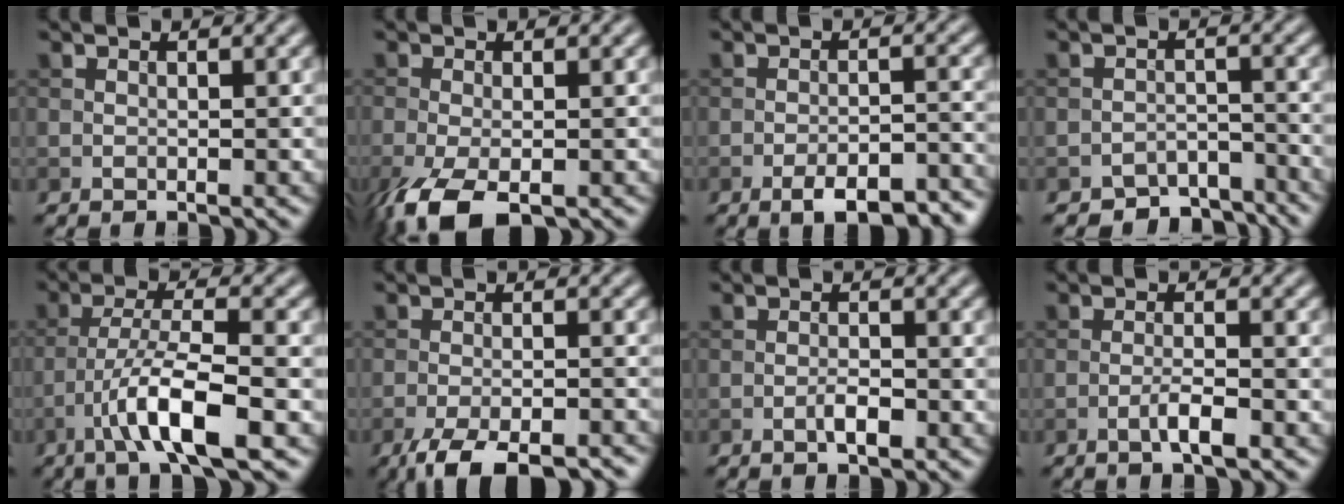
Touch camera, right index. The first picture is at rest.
{"total": 6.0, "force": [-3.4, 2.2, 4.3], "torque": [-0.096, -0.018, -0.066]}
{"total": 5.9, "force": [-4.1, 1.9, 3.9], "torque": [-0.059, 0.000, -0.057]}
{"total": 4.4, "force": [-4.0, 1.6, 0.8], "torque": [-0.003, -0.002, -0.067]}
{"total": 7.3, "force": [-3.3, 1.6, 6.3], "torque": [-0.111, 0.008, -0.065]}
{"total": 6.7, "force": [-5.0, 1.7, 4.2], "torque": [-0.070, -0.016, -0.083]}
{"total": 1.7, "force": [-0.8, 0.5, 1.4], "torque": [-0.027, 0.001, -0.016]}
{"total": 2.2, "force": [-1.0, 0.3, 1.9], "torque": [-0.035, 0.005, -0.022]}